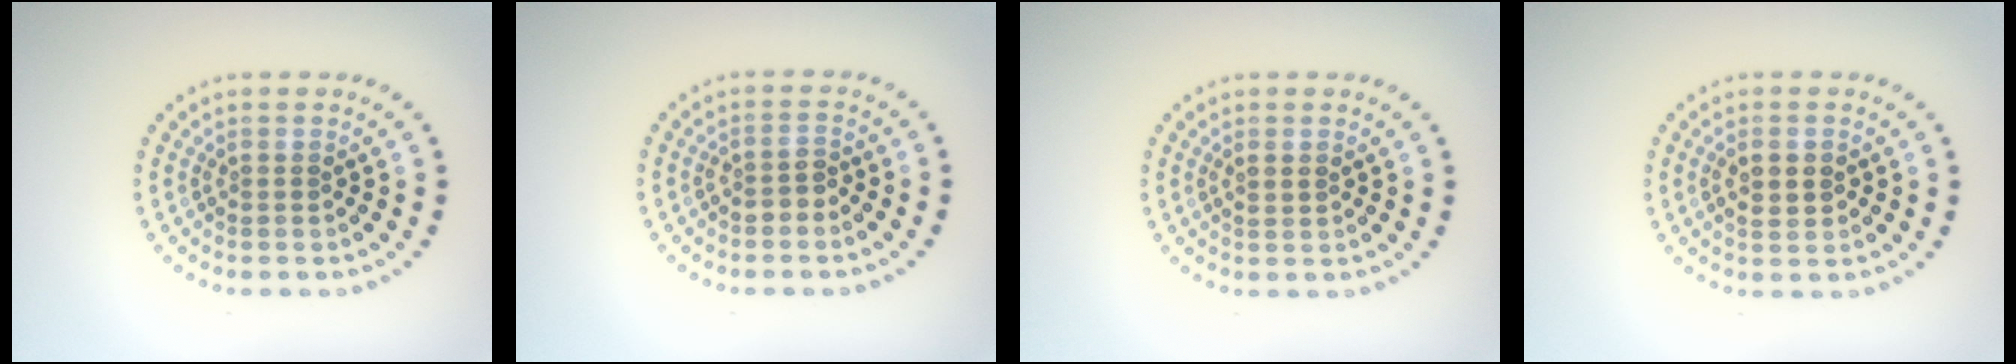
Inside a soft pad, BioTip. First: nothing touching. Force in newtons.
{"total": 1.4, "press": 1.2, "slide": 0.7}
{"total": 0.6, "press": 0.6, "slide": 0.2}
{"total": 1.9, "press": 1.9, "slide": 0.1}